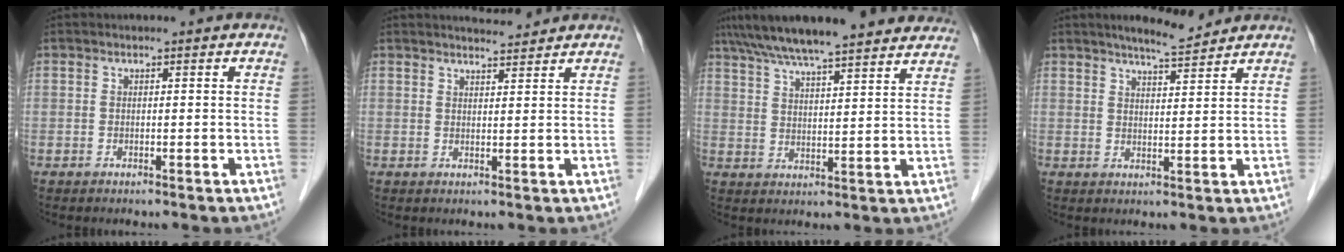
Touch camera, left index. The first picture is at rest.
{"total": 3.6, "force": [3.5, 0.3, 0.8], "torque": [-0.017, 0.006, 0.054]}
{"total": 20.7, "force": [17.7, 2.5, 10.3], "torque": [-0.169, 0.046, 0.248]}
{"total": 5.5, "force": [5.0, 0.5, 2.2], "torque": [-0.039, 0.003, 0.081]}